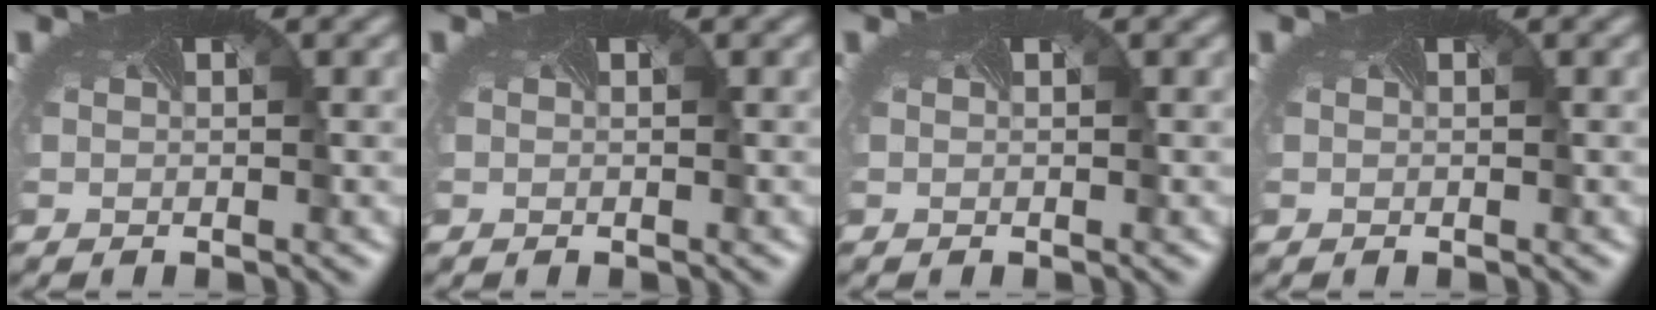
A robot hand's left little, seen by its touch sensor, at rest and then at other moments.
{"total": 0.0}
{"total": 0.0}
{"total": 0.0}